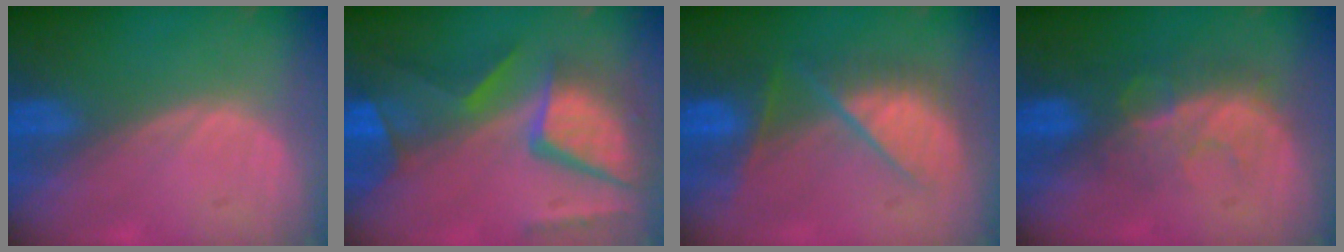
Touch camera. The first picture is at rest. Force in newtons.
{"total": 12.0, "press": 9.8, "slide": 6.9}
{"total": 7.8, "press": 7.8, "slide": 0.3}
{"total": 8.2, "press": 7.0, "slide": 4.2}